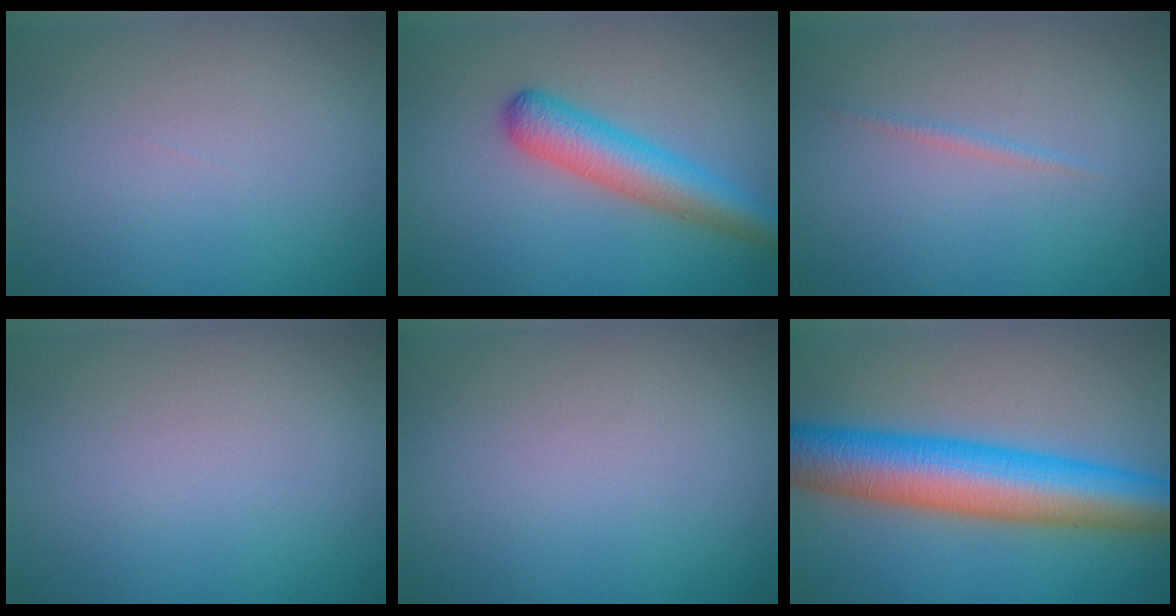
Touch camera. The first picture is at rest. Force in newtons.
{"total": 4.8, "press": 4.8, "slide": 0.2}
{"total": 0.6, "press": 0.6, "slide": 0.0}
{"total": 0.0}
{"total": 0.0}
{"total": 10.6, "press": 10.6, "slide": 0.1}